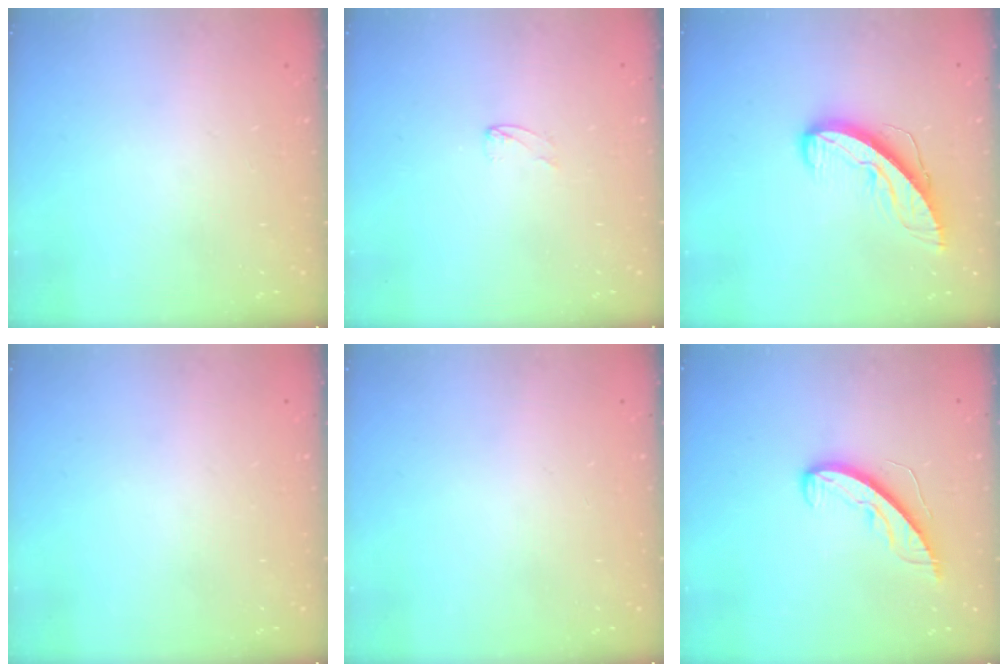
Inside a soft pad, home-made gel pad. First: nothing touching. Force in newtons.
{"total": 1.7, "press": 1.7, "slide": 0.1}
{"total": 9.2, "press": 9.2, "slide": 0.9}
{"total": 0.0}
{"total": 0.0}
{"total": 9.2, "press": 9.1, "slide": 1.3}